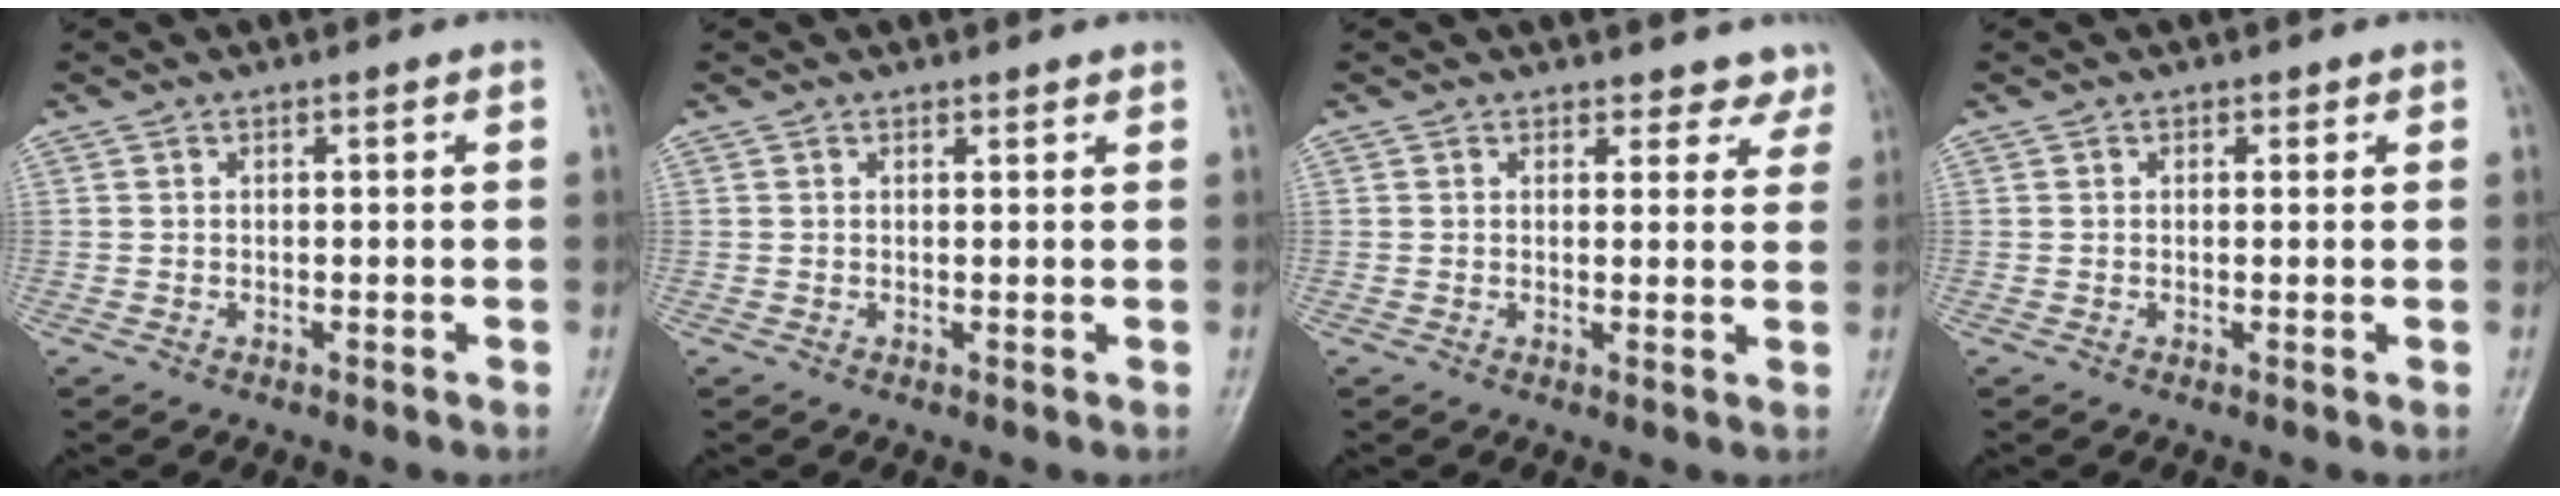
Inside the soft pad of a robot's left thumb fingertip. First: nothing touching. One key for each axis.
{"total": 0.8, "fx": 0.7, "fy": 0.3, "fz": 0.2, "tx": -0.002, "ty": -0.005, "tz": 0.010}
{"total": 4.2, "fx": 3.6, "fy": 2.1, "fz": -0.1, "tx": 0.034, "ty": -0.023, "tz": 0.023}
{"total": 0.9, "fx": 0.5, "fy": 0.7, "fz": 0.3, "tx": 0.008, "ty": -0.002, "tz": 0.004}